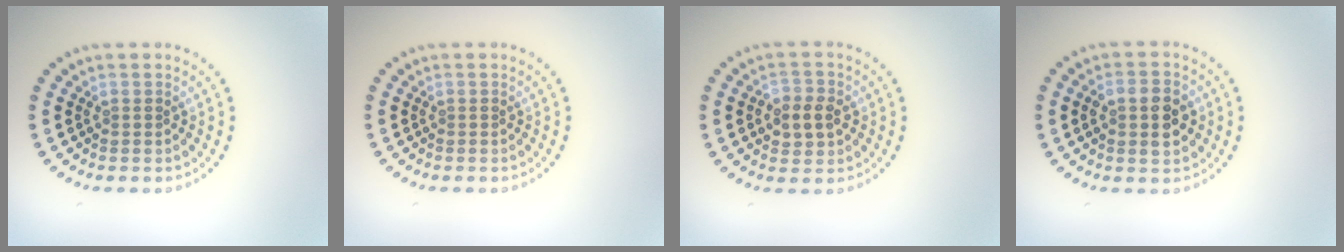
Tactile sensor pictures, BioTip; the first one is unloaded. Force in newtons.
{"total": 0.0}
{"total": 3.0, "press": 2.9, "slide": 0.4}
{"total": 3.8, "press": 3.8, "slide": 0.1}